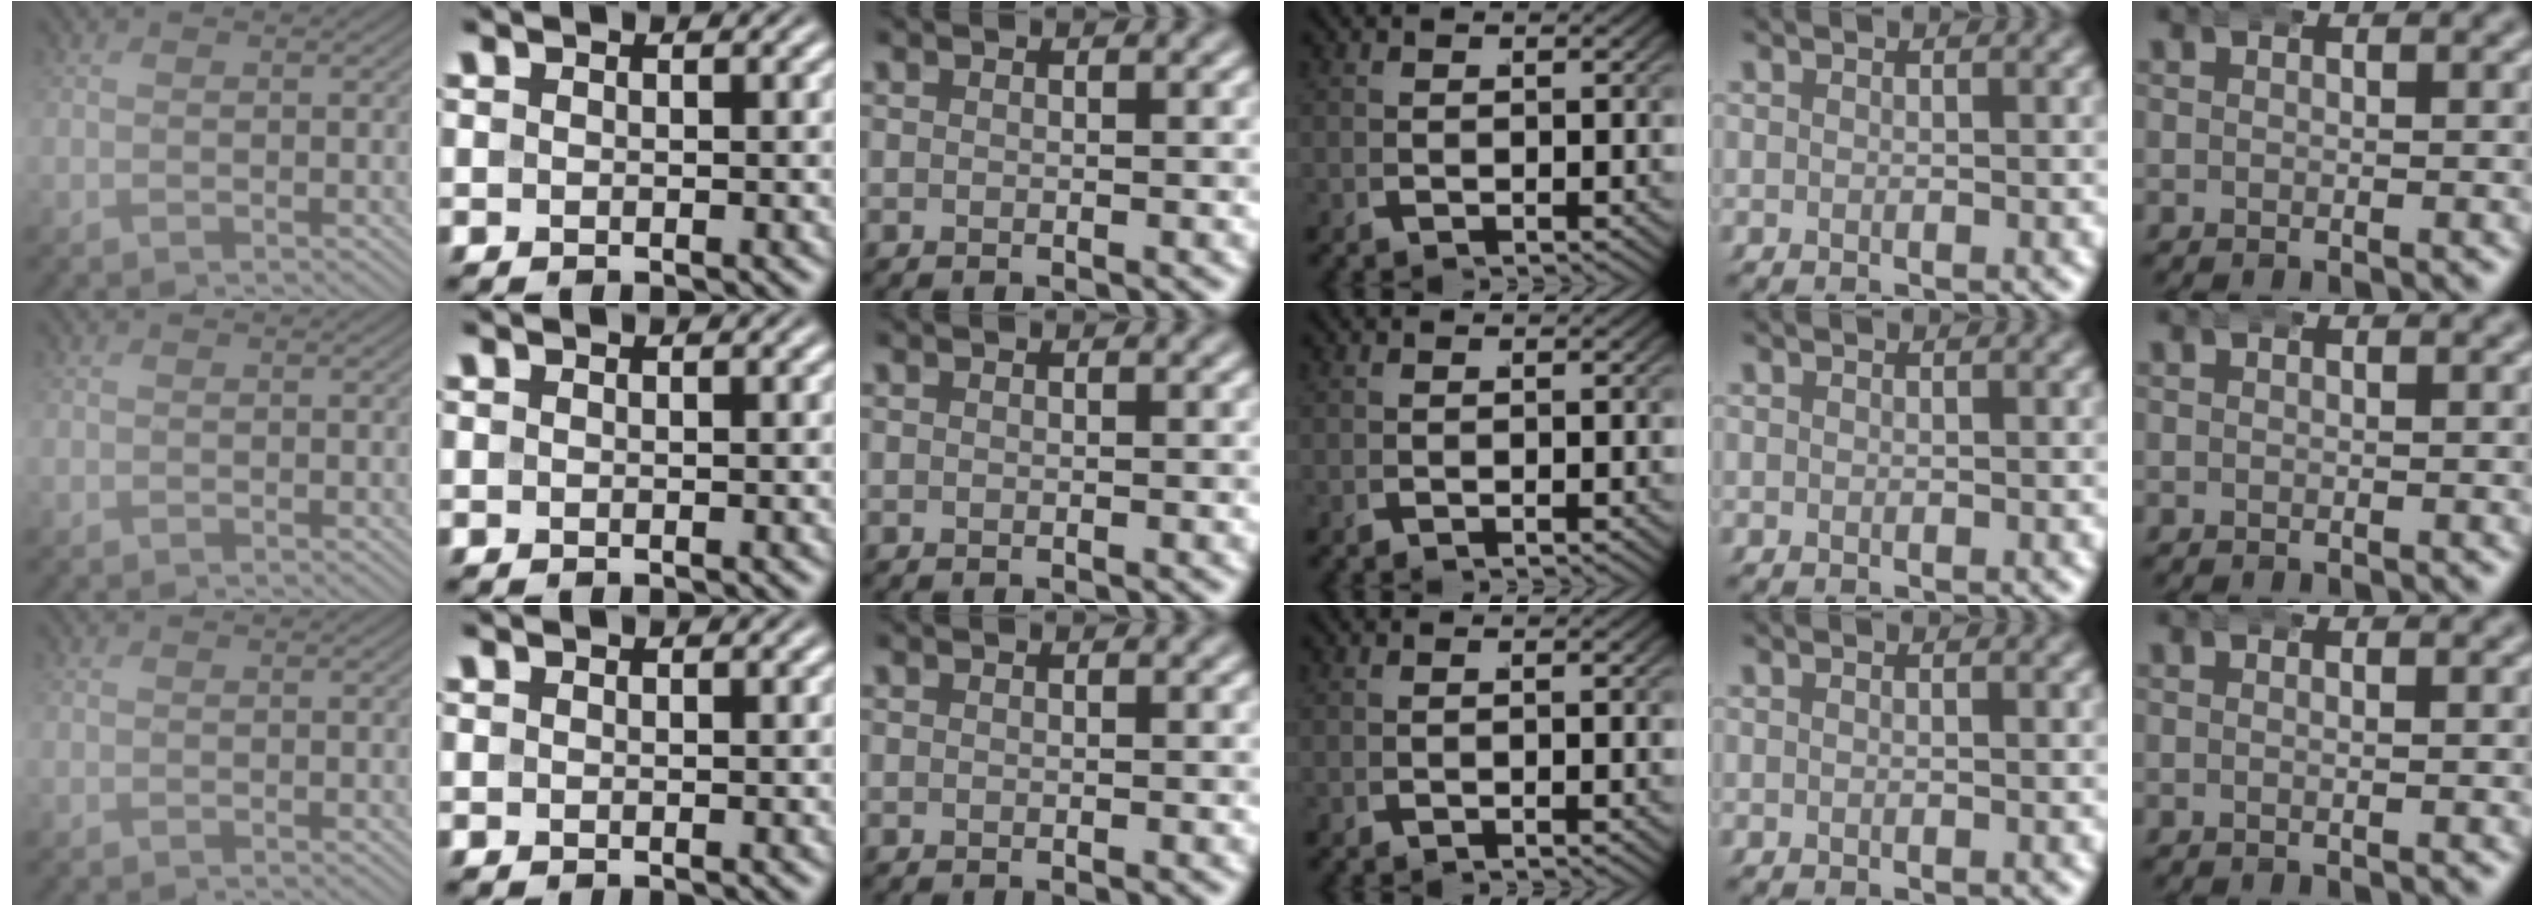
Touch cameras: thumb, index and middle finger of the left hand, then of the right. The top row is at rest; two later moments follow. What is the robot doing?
{"motion": "wrap", "object": "bandana"}